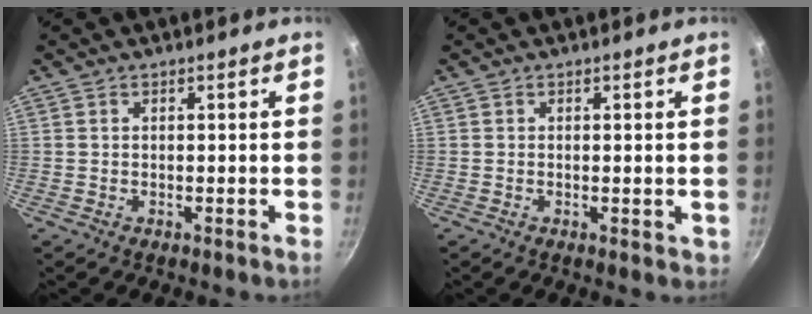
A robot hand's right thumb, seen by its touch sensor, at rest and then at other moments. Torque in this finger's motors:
{"motor_torque": [-0.31, 0.12, -0.12, -0.03, -0.04]}